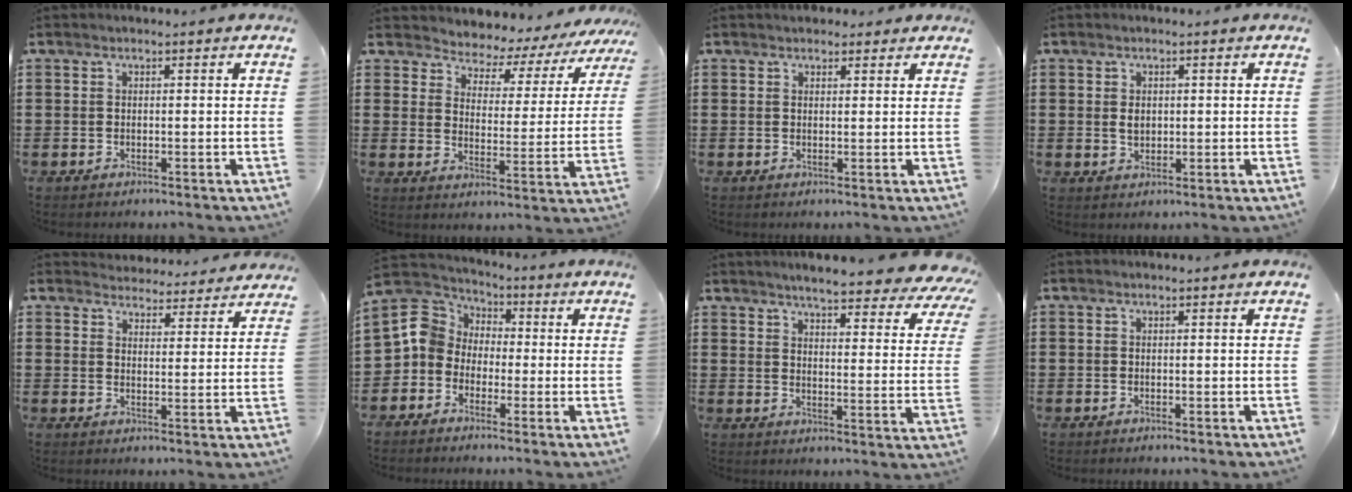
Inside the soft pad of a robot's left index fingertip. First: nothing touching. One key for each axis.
{"total": 3.6, "fx": 3.5, "fy": 0.9, "fz": 0.3, "tx": -0.032, "ty": -0.031, "tz": 0.051}
{"total": 1.8, "fx": 1.5, "fy": 1.0, "fz": 0.1, "tx": 0.001, "ty": 0.004, "tz": 0.028}
{"total": 1.9, "fx": 0.3, "fy": 1.3, "fz": 1.3, "tx": -0.029, "ty": 0.006, "tz": 0.004}
{"total": 4.2, "fx": 4.2, "fy": 0.4, "fz": -0.2, "tx": -0.007, "ty": -0.027, "tz": 0.073}
{"total": 6.5, "fx": -0.3, "fy": 6.1, "fz": 2.1, "tx": -0.092, "ty": -0.003, "tz": -0.016}
{"total": 5.3, "fx": 4.7, "fy": -0.2, "fz": 2.4, "tx": -0.060, "ty": -0.037, "tz": 0.075}
{"total": 0.0}